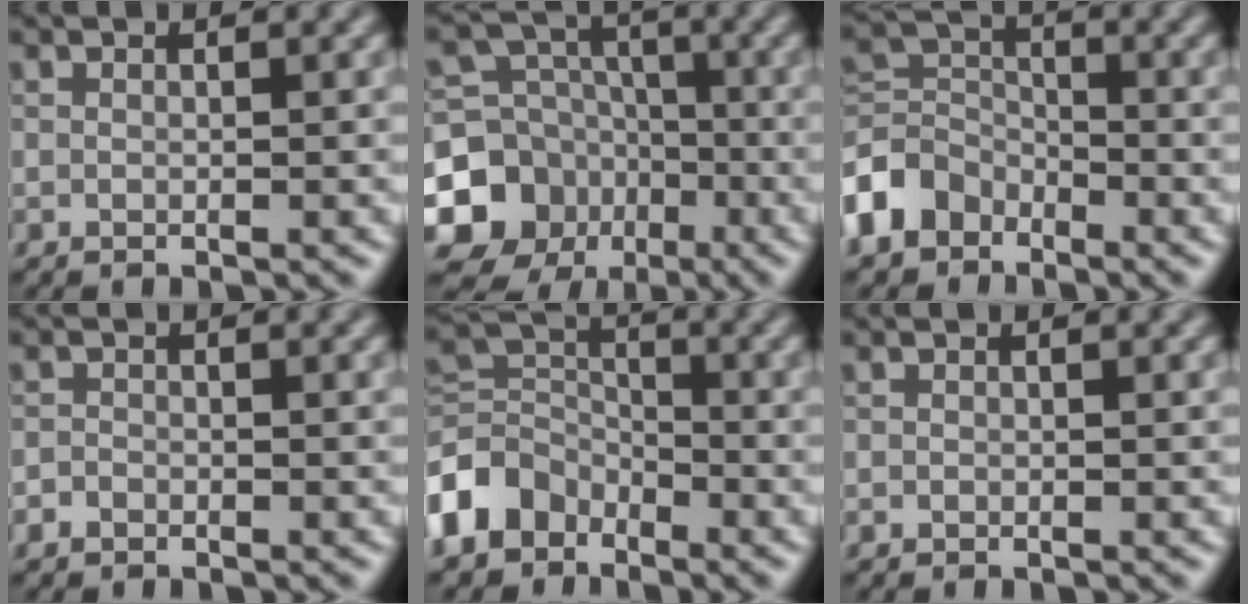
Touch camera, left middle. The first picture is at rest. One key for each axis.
{"total": 12.1, "fx": -4.7, "fy": 10.7, "fz": 3.0, "tx": -0.062, "ty": -0.028, "tz": -0.105}
{"total": 4.4, "fx": -2.6, "fy": 3.2, "fz": 1.5, "tx": -0.031, "ty": 0.004, "tz": -0.069}
{"total": 0.8, "fx": -0.6, "fy": 0.6, "fz": 0.2, "tx": 0.001, "ty": 0.001, "tz": -0.012}
{"total": 5.2, "fx": -3.0, "fy": 3.7, "fz": 1.9, "tx": -0.039, "ty": 0.003, "tz": -0.078}
{"total": 0.0}